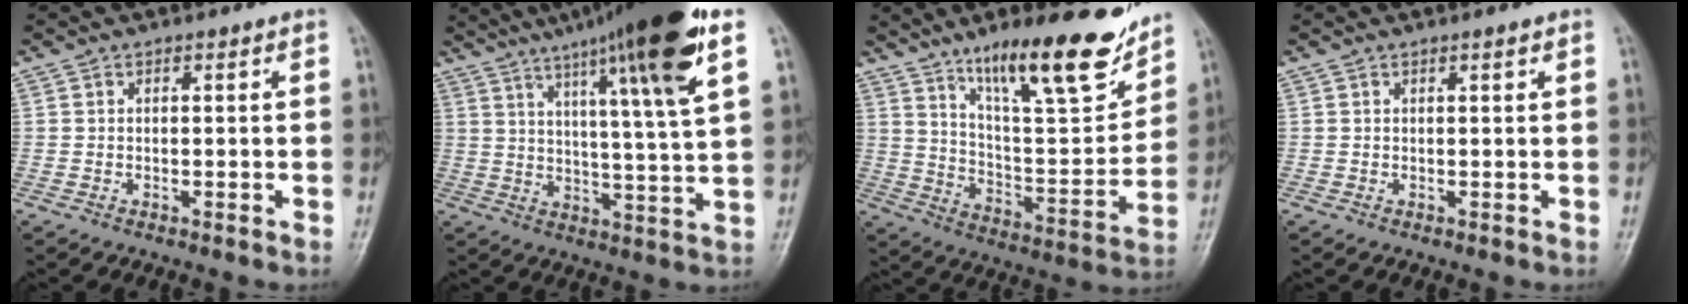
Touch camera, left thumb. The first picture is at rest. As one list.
[{"total": 21.0, "force": [12.1, 1.2, 17.1], "torque": [-0.256, -0.027, 0.178]}, {"total": 20.9, "force": [14.3, 5.5, 14.3], "torque": [-0.187, -0.076, 0.237]}, {"total": 0.7, "force": [0.5, 0.0, 0.4], "torque": [-0.008, -0.003, 0.009]}]